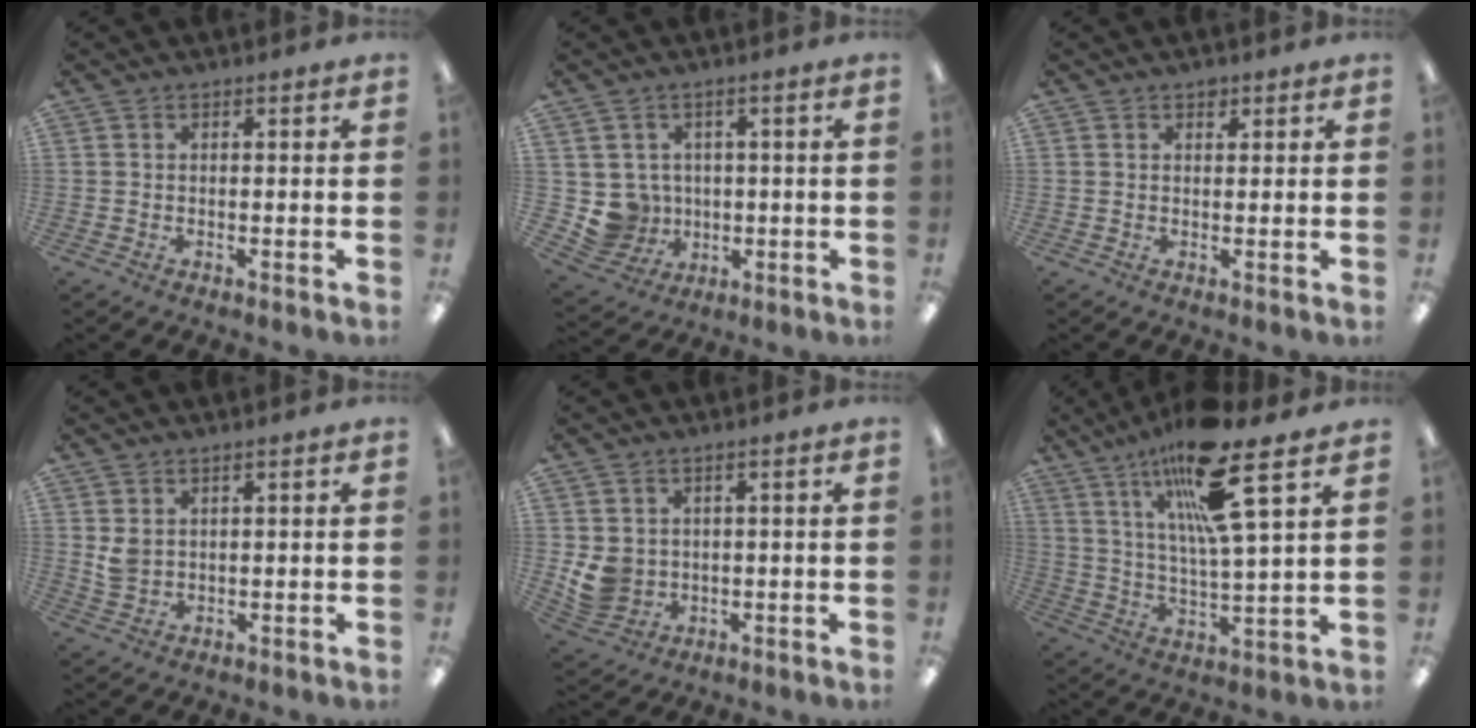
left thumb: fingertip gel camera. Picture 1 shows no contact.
{"total": 6.2, "force": [0.9, 6.2, 0.4], "torque": [-0.038, -0.006, 0.026]}
{"total": 1.6, "force": [1.2, 0.9, 0.5], "torque": [-0.003, -0.002, 0.020]}
{"total": 3.2, "force": [1.5, 2.1, 2.0], "torque": [-0.042, 0.001, 0.028]}
{"total": 5.9, "force": [0.9, 5.4, 2.0], "torque": [-0.044, 0.000, 0.022]}
{"total": 18.0, "force": [11.2, 3.0, 13.8], "torque": [-0.249, -0.047, 0.175]}